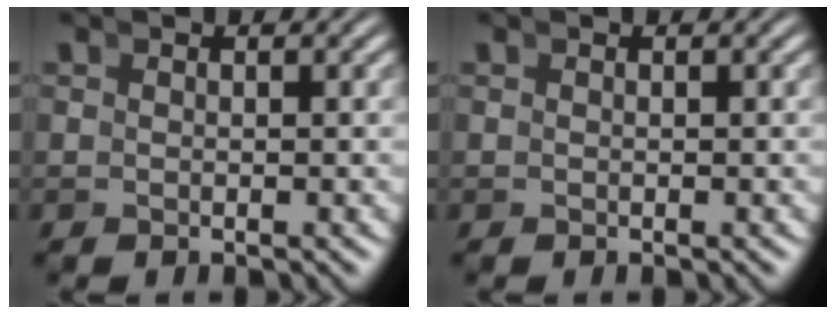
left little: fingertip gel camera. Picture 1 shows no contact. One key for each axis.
{"total": 0.0}